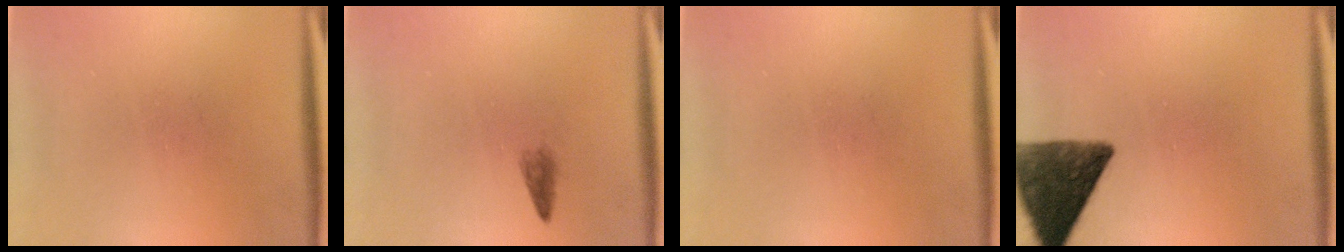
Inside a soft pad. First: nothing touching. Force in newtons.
{"total": 1.1}
{"total": 0.0}
{"total": 11.1}